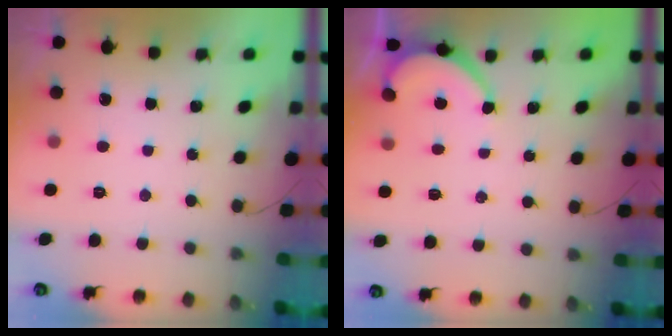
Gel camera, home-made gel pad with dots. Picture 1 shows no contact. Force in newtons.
{"total": 4.1, "press": 4.0, "slide": 0.6}